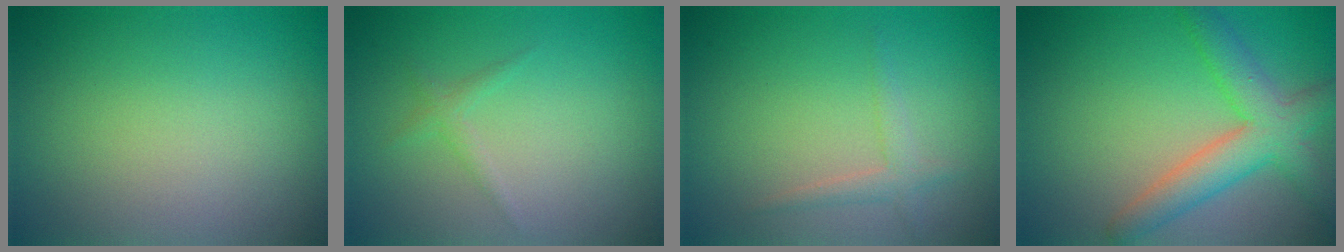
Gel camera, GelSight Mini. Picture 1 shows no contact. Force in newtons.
{"total": 1.0, "press": 1.0, "slide": 0.1}
{"total": 1.6, "press": 1.6, "slide": 0.1}
{"total": 5.5, "press": 5.5, "slide": 0.3}